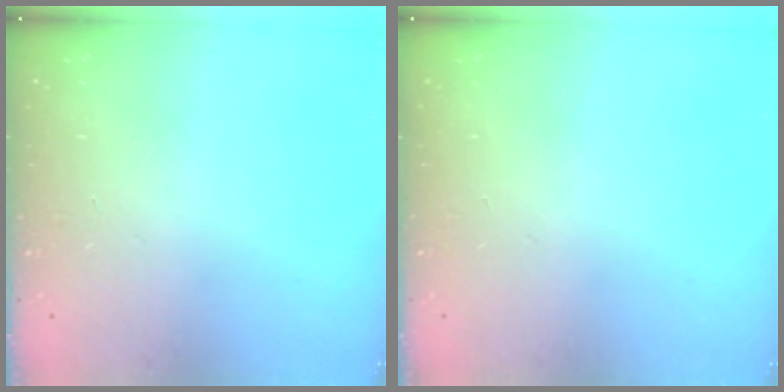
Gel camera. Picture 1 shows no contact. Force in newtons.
{"total": 0.0}